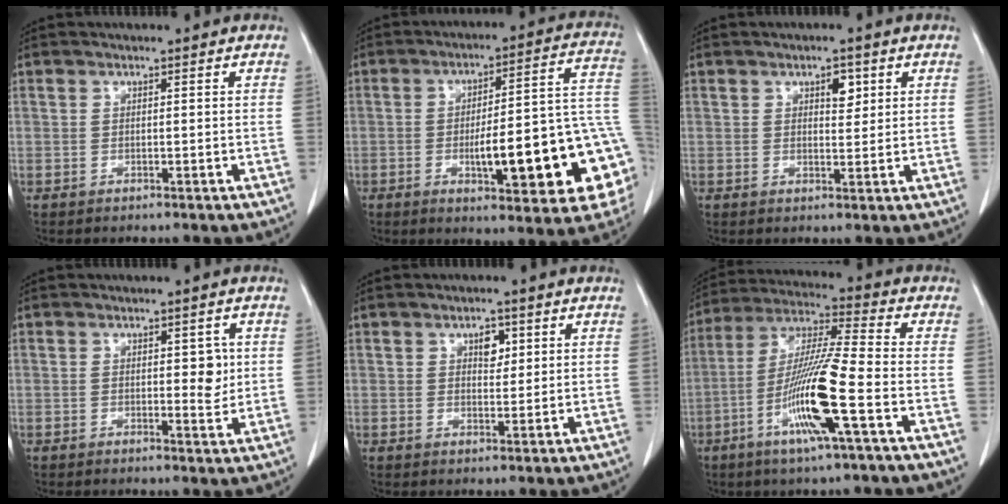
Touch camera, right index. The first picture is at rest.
{"total": 20.7, "force": [-4.9, 3.9, 19.7], "torque": [-0.188, 0.028, -0.057]}
{"total": 3.0, "force": [1.4, 1.4, 2.2], "torque": [-0.030, -0.001, 0.021]}
{"total": 3.6, "force": [0.5, 1.5, 3.2], "torque": [-0.041, -0.005, 0.009]}
{"total": 2.9, "force": [1.3, 1.7, 2.0], "torque": [-0.026, 0.002, 0.018]}
{"total": 14.2, "force": [-5.0, -0.1, 13.2], "torque": [-0.265, -0.011, -0.102]}